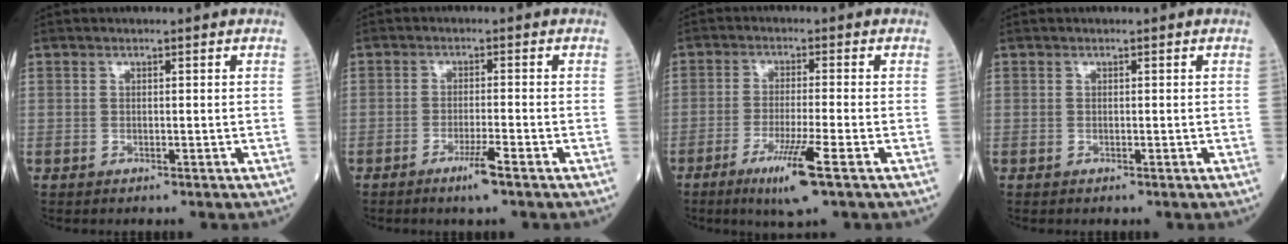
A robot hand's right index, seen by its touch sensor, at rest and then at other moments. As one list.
[{"total": 3.6, "force": [-2.3, -0.3, 2.7], "torque": [-0.053, -0.008, -0.043]}, {"total": 7.5, "force": [-3.9, -0.5, 6.3], "torque": [-0.117, -0.021, -0.070]}, {"total": 0.0}]